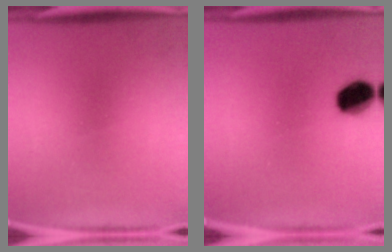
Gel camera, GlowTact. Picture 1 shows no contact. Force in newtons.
{"total": 8.1}